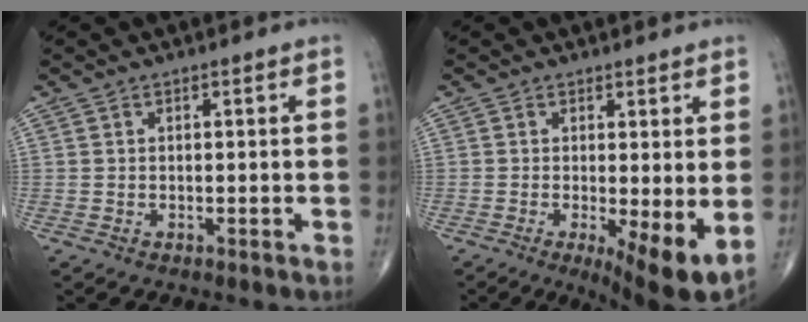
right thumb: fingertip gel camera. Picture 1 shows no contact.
{"total": 8.8, "force": [-1.1, 2.2, 8.5], "torque": [-0.127, -0.025, -0.014]}